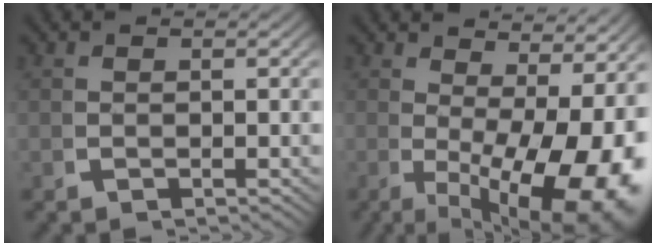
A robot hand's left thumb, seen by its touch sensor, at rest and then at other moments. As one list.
[{"total": 14.1, "force": [-2.0, 8.1, 11.4], "torque": [-0.163, -0.053, -0.006]}]